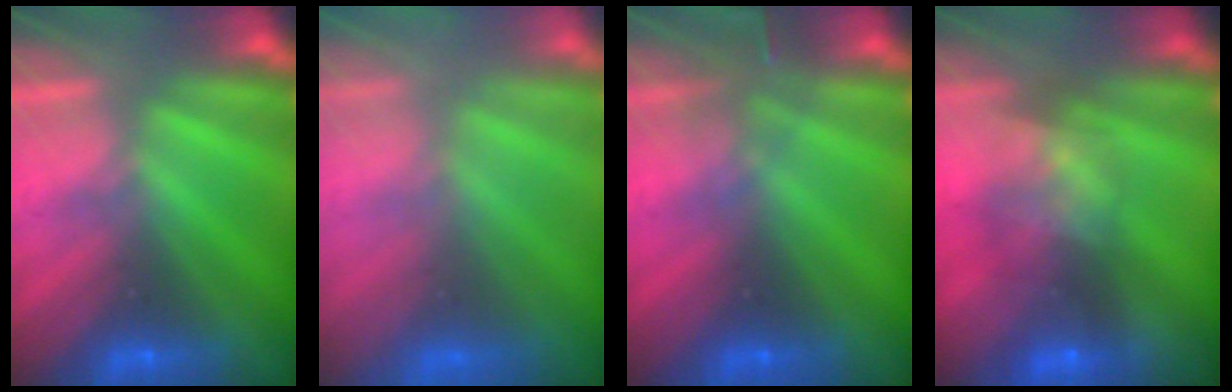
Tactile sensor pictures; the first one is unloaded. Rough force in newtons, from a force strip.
{"total": 6.0}
{"total": 3.2}
{"total": 6.9}